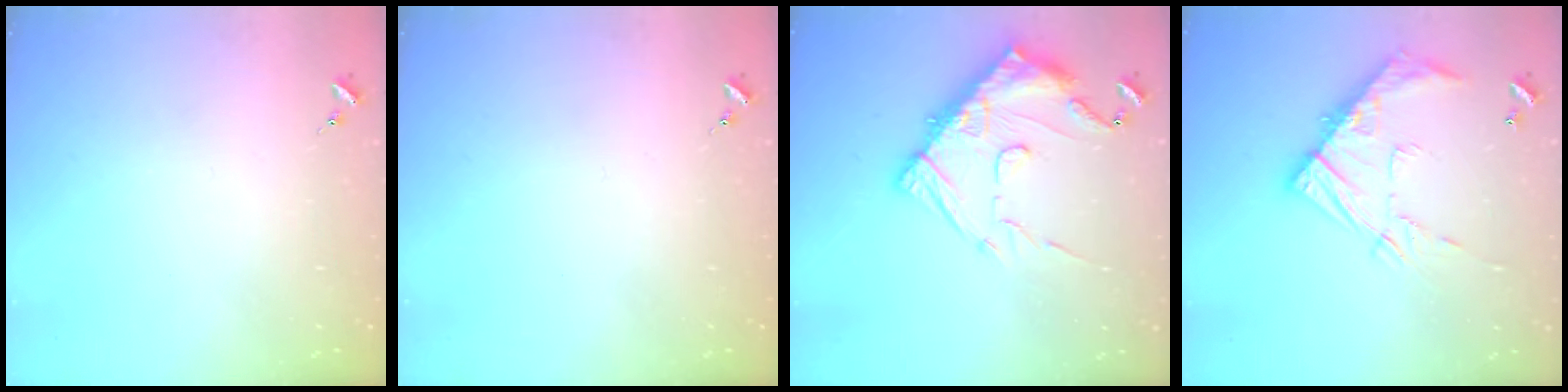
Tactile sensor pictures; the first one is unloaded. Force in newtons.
{"total": 0.0}
{"total": 17.5, "press": 17.5, "slide": 1.6}
{"total": 15.0, "press": 15.0, "slide": 1.0}